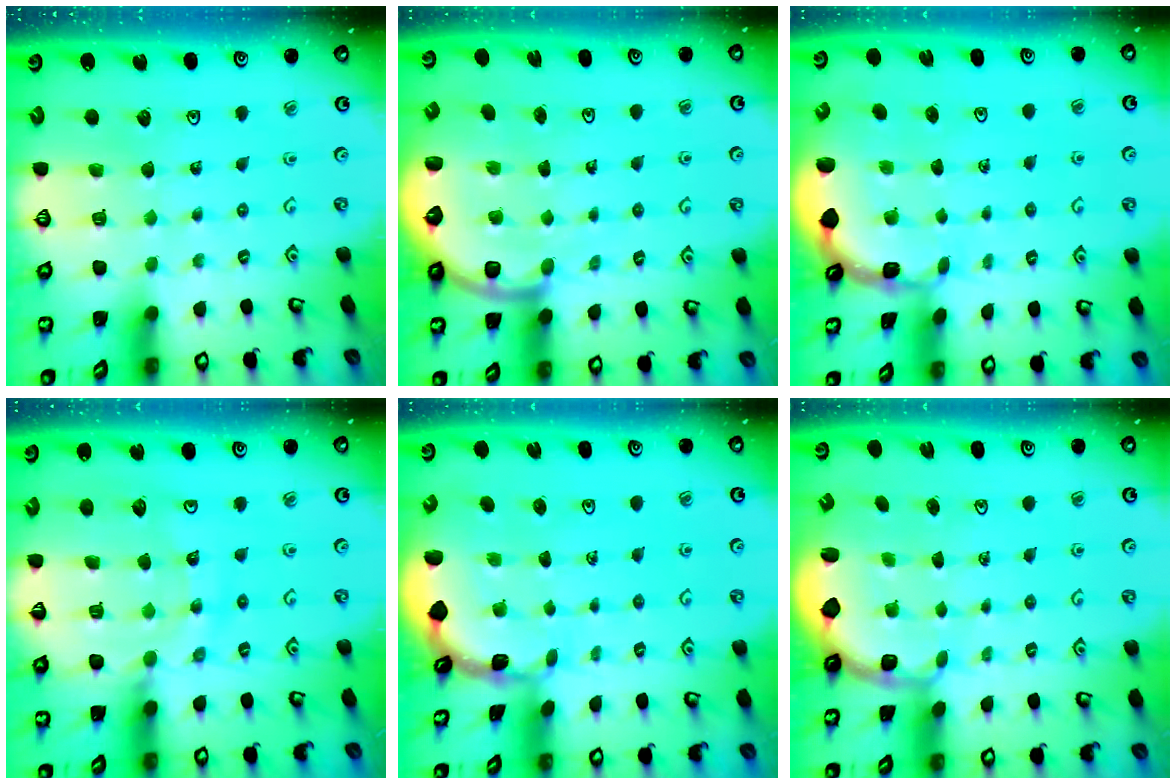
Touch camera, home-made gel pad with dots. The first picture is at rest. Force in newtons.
{"total": 5.4, "press": 5.0, "slide": 2.0}
{"total": 1.0, "press": 1.0, "slide": 0.2}
{"total": 12.5, "press": 12.5, "slide": 1.3}
{"total": 1.3, "press": 1.2, "slide": 0.1}
{"total": 2.3, "press": 1.2, "slide": 1.9}